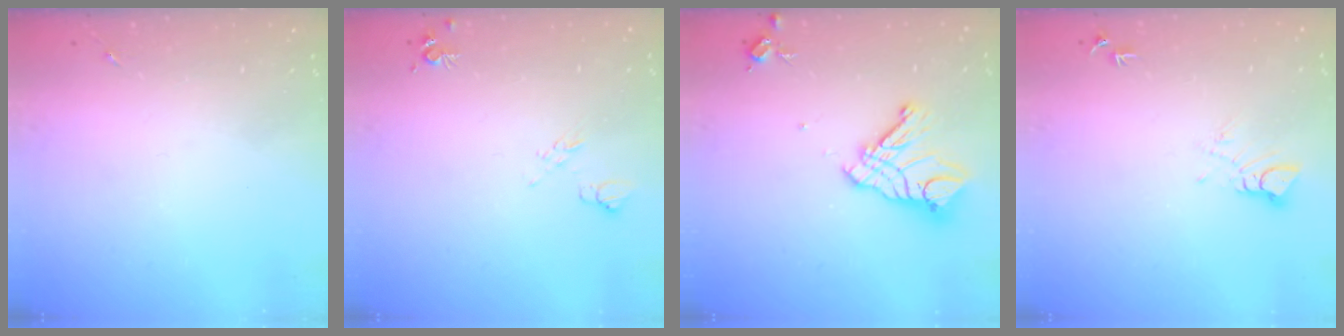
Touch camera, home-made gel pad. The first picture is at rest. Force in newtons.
{"total": 6.4, "press": 6.3, "slide": 1.1}
{"total": 14.6, "press": 14.6, "slide": 1.5}
{"total": 4.7, "press": 4.7, "slide": 0.3}